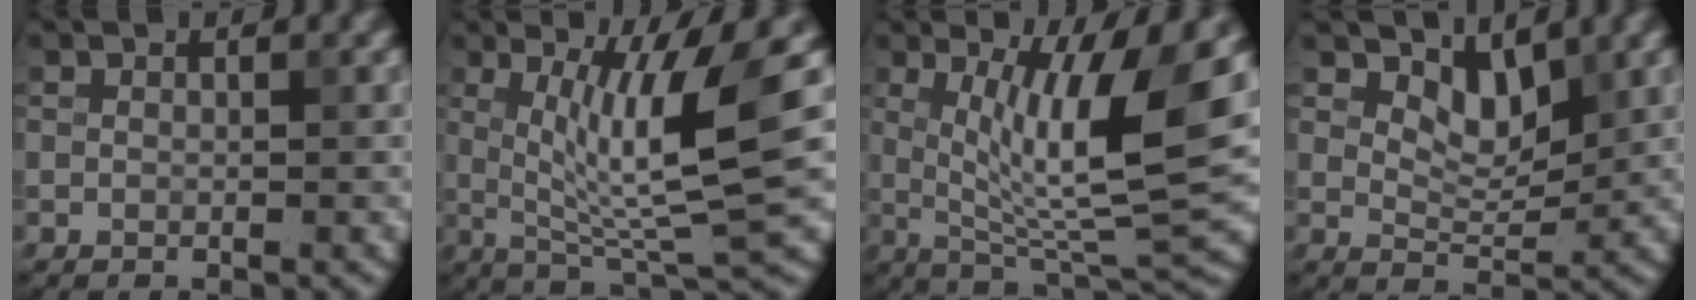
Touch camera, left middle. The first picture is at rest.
{"total": 8.3, "force": [1.4, 1.1, 8.1], "torque": [-0.137, -0.012, 0.035]}
{"total": 9.7, "force": [1.8, 2.0, 9.3], "torque": [-0.151, -0.015, 0.041]}
{"total": 3.2, "force": [2.3, 1.4, 1.7], "torque": [-0.038, -0.012, 0.036]}